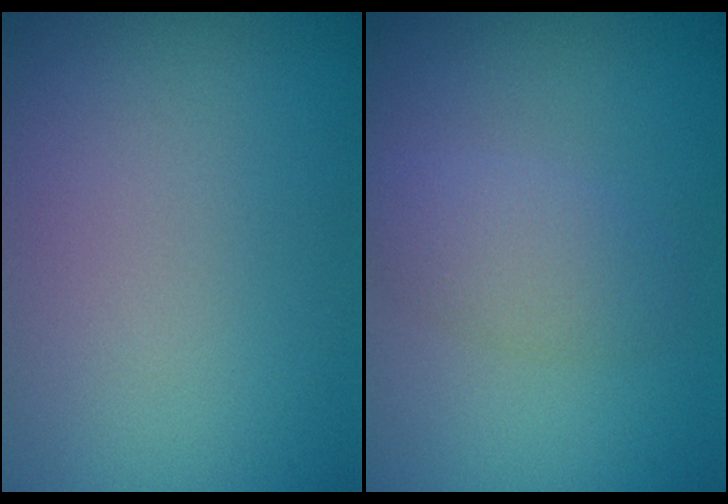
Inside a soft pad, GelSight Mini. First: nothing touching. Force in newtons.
{"total": 2.4, "press": 2.4, "slide": 0.2}